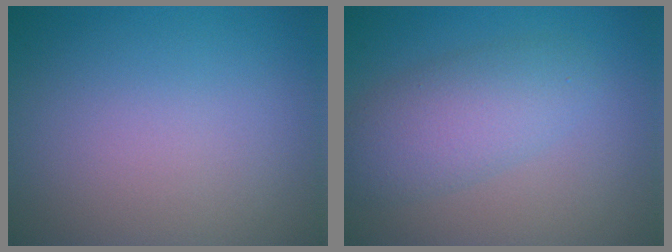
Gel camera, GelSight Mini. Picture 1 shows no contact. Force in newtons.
{"total": 4.4, "press": 4.4, "slide": 0.1}